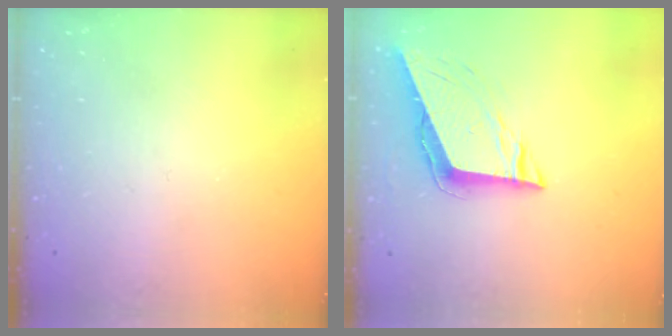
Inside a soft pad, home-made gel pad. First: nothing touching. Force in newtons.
{"total": 8.9, "press": 8.4, "slide": 2.7}